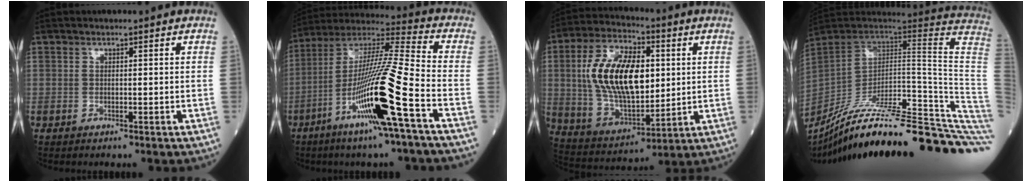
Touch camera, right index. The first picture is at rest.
{"total": 19.1, "force": [-7.3, -0.6, 17.6], "torque": [-0.354, -0.020, -0.142]}
{"total": 18.0, "force": [2.7, 8.3, 15.8], "torque": [-0.310, 0.016, 0.053]}
{"total": 37.7, "force": [-30.2, 1.0, 22.6], "torque": [-0.198, -0.052, -0.418]}